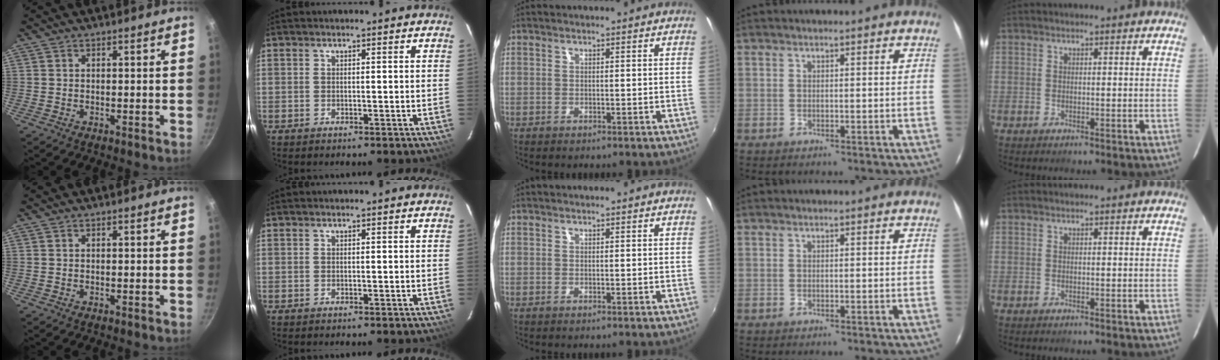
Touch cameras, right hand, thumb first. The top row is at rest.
{}